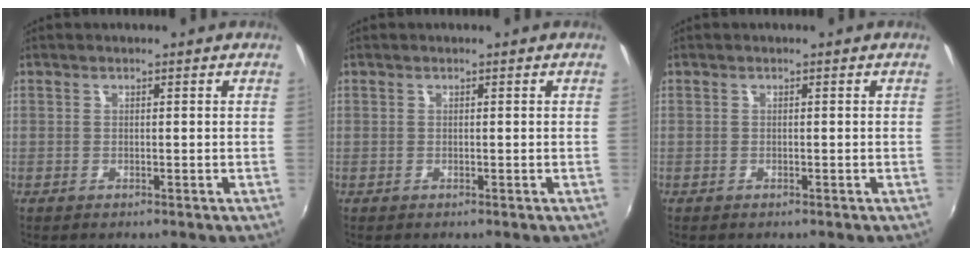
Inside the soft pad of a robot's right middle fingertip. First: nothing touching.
{"total": 0.0}
{"total": 0.0}